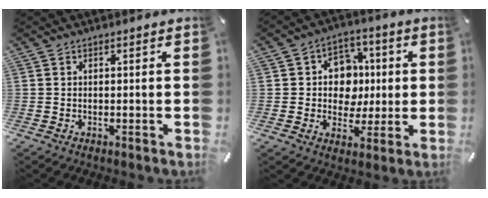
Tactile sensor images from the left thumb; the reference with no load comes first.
{"total": 10.3, "force": [0.8, 9.3, 4.4], "torque": [-0.058, 0.002, 0.019]}